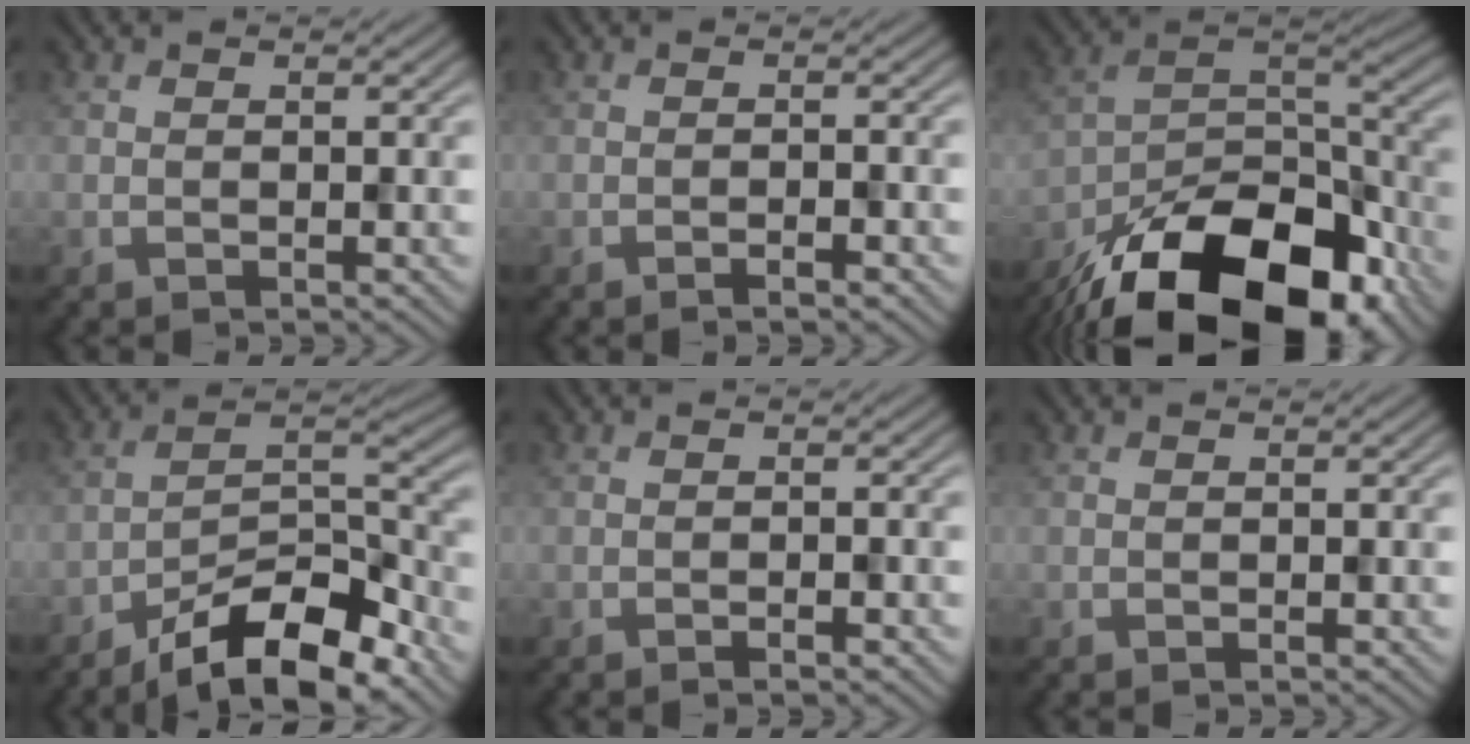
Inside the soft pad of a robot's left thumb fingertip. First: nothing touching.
{"total": 1.6, "force": [-1.0, 0.2, 1.2], "torque": [-0.017, 0.003, -0.018]}
{"total": 19.1, "force": [-12.9, 9.2, 10.7], "torque": [-0.212, -0.044, -0.198]}
{"total": 12.4, "force": [-8.8, 3.9, 7.8], "torque": [-0.121, 0.003, -0.170]}
{"total": 1.0, "force": [-0.6, 0.1, 0.7], "torque": [-0.011, 0.000, -0.011]}
{"total": 0.0}